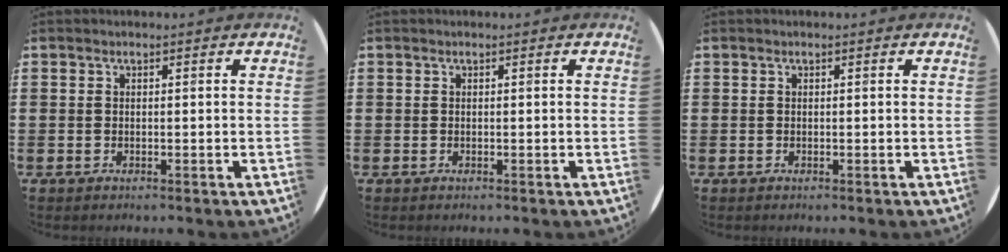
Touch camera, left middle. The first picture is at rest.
{"total": 0.0}
{"total": 0.0}